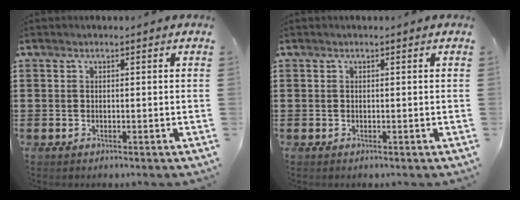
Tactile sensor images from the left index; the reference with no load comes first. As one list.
[{"total": 0.0}]